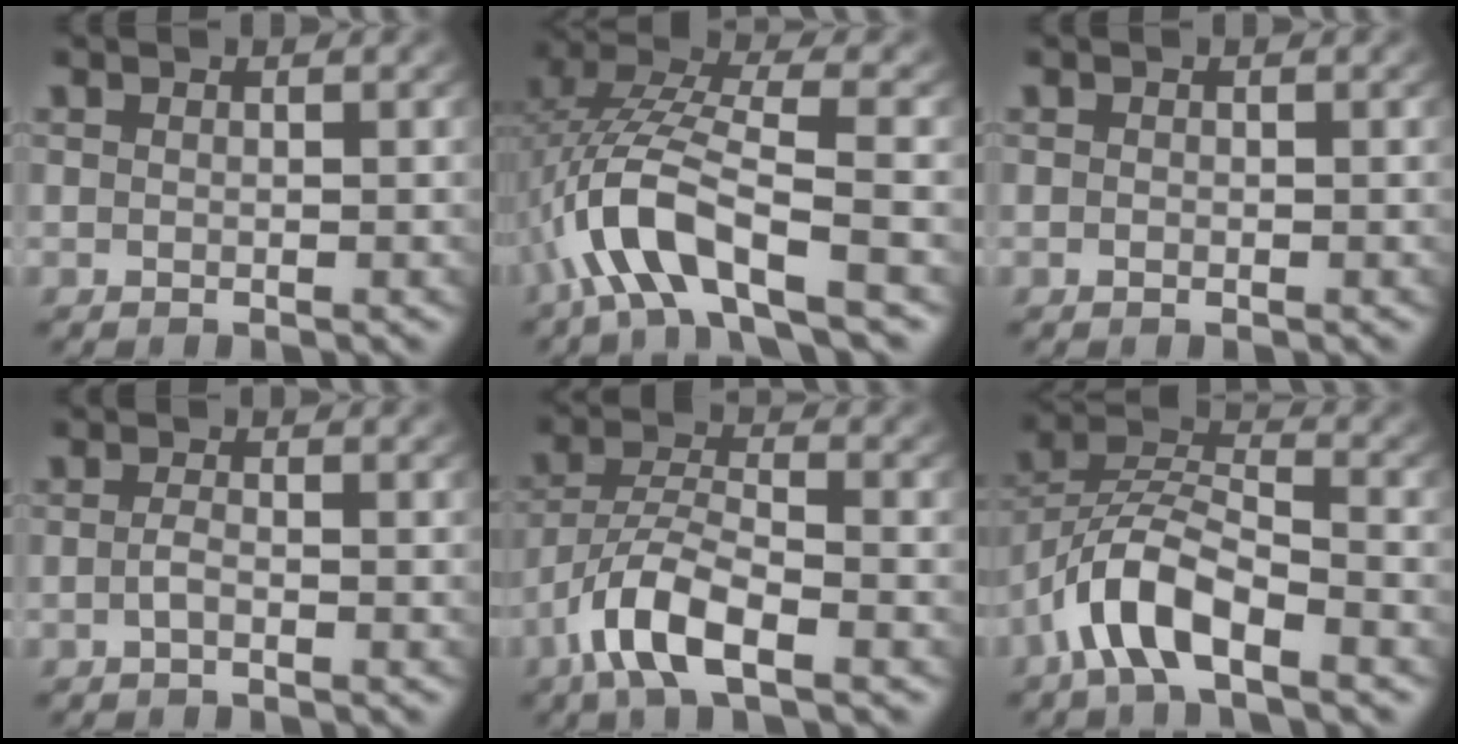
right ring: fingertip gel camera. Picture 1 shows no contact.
{"total": 6.6, "force": [-1.4, 3.2, 5.6], "torque": [-0.152, -0.019, -0.015]}
{"total": 0.0}
{"total": 1.1, "force": [-0.8, -0.1, 0.8], "torque": [-0.023, -0.009, -0.010]}
{"total": 5.1, "force": [-2.5, 1.9, 4.0], "torque": [-0.092, -0.018, -0.036]}
{"total": 6.5, "force": [-2.1, 4.2, 4.5], "torque": [-0.101, -0.013, -0.040]}